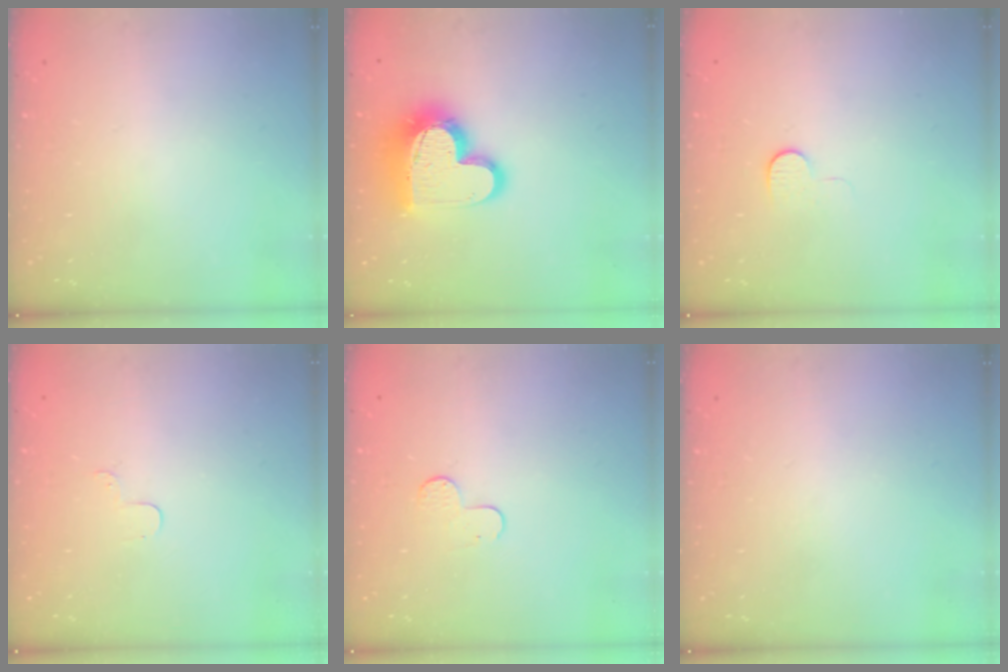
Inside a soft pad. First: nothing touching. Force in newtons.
{"total": 17.3, "press": 17.3, "slide": 1.4}
{"total": 4.3, "press": 4.3, "slide": 0.3}
{"total": 3.7, "press": 3.7, "slide": 0.4}
{"total": 4.4, "press": 4.4, "slide": 0.4}
{"total": 0.0}